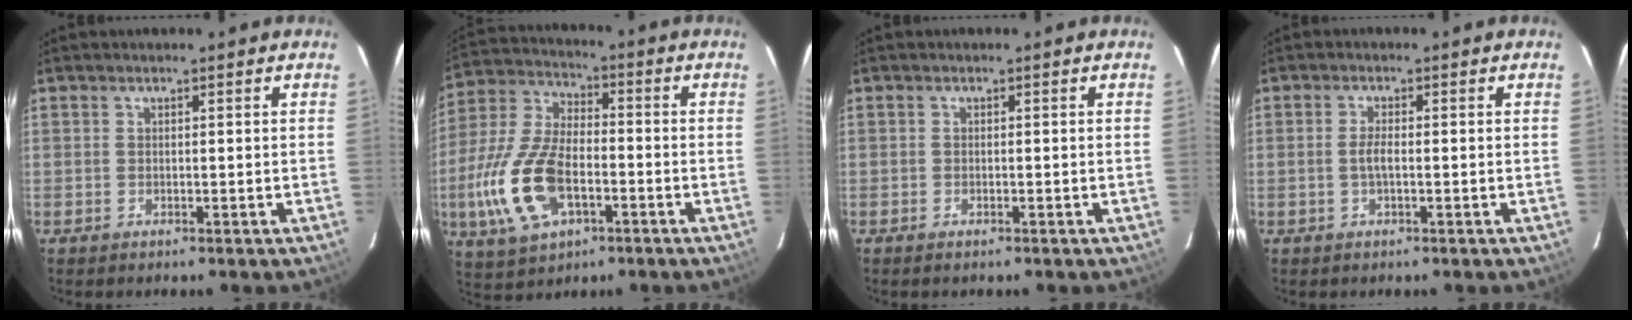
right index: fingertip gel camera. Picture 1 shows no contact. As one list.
[{"total": 17.1, "force": [-5.4, 8.8, 13.6], "torque": [-0.312, -0.006, -0.096]}, {"total": 0.6, "force": [-0.5, 0.2, 0.3], "torque": [-0.007, 0.000, -0.010]}, {"total": 2.0, "force": [-0.4, 0.3, 1.9], "torque": [-0.040, 0.002, -0.010]}]